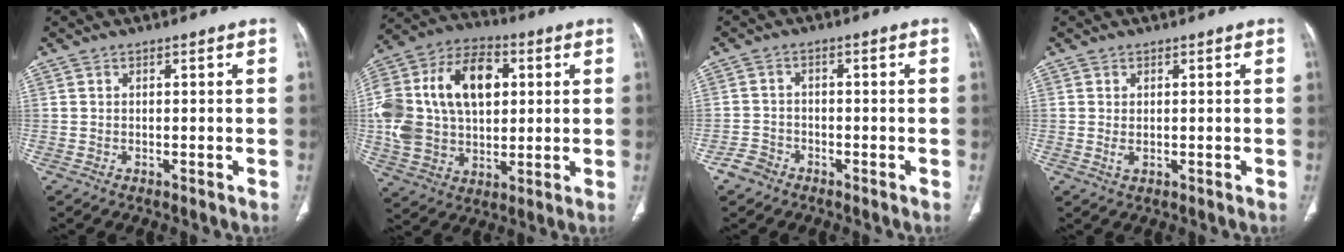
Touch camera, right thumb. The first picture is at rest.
{"total": 24.1, "force": [3.8, 15.9, 17.7], "torque": [-0.343, 0.018, 0.067]}
{"total": 3.2, "force": [-2.2, 2.2, 0.5], "torque": [-0.007, 0.017, -0.043]}
{"total": 1.5, "force": [0.1, 0.9, 1.2], "torque": [-0.025, -0.002, 0.005]}